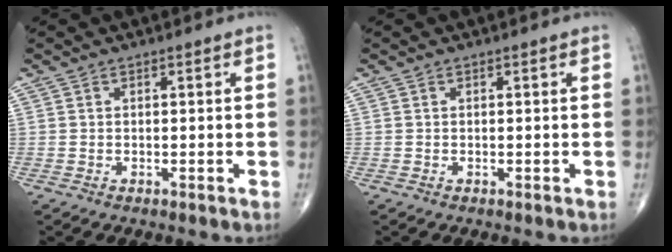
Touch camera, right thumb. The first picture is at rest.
{"total": 0.0}